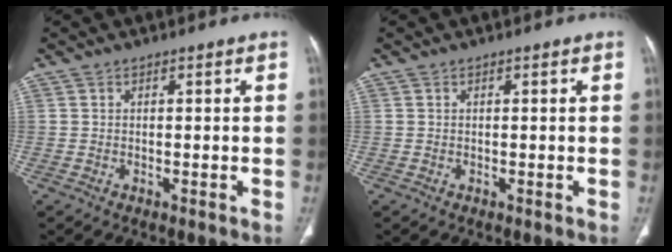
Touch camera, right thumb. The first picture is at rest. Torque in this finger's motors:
{"motor_torque": [-0.02, 0.05, -0.10, -0.01, 0.03]}